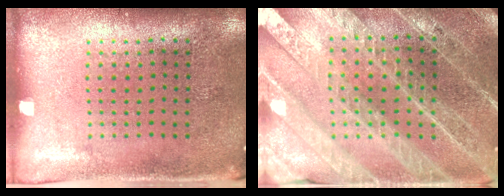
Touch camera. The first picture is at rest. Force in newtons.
{"total": 4.3, "press": 3.8, "slide": 1.9}